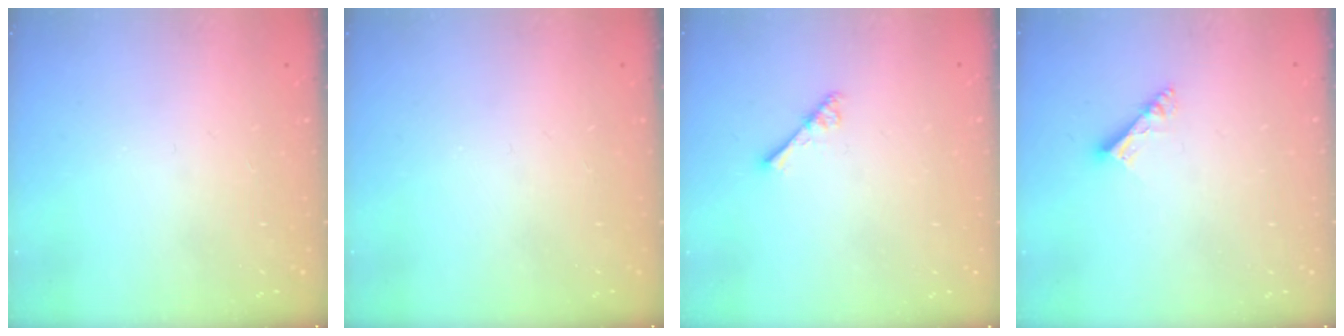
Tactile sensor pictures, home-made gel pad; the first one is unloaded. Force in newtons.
{"total": 0.0}
{"total": 3.3, "press": 3.3, "slide": 0.4}
{"total": 5.1, "press": 5.1, "slide": 0.1}